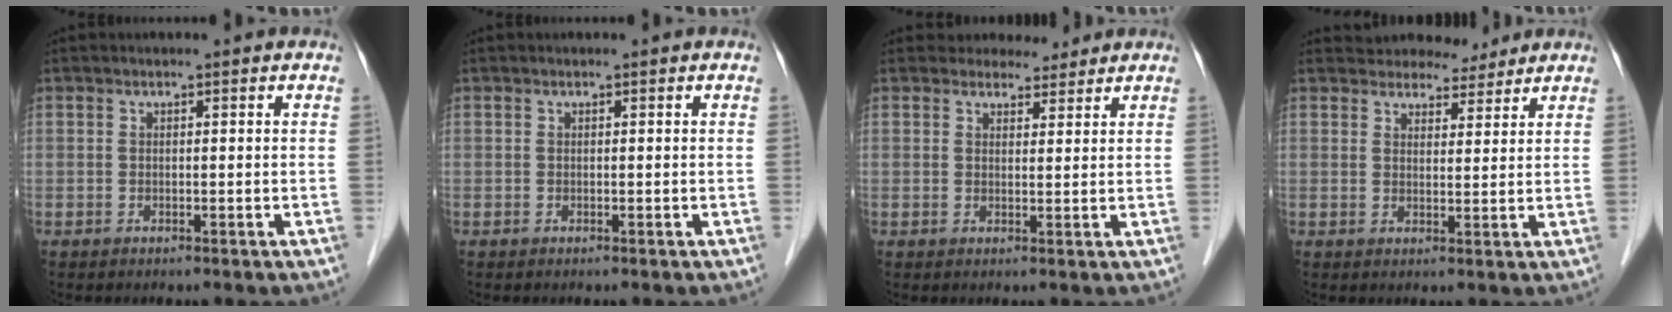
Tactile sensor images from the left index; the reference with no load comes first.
{"total": 0.0}
{"total": 3.5, "force": [3.2, 1.3, 0.0], "torque": [0.004, 0.000, 0.042]}
{"total": 6.4, "force": [6.0, 2.1, 0.9], "torque": [-0.003, 0.007, 0.079]}